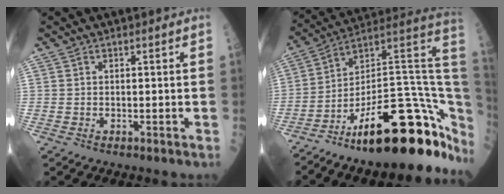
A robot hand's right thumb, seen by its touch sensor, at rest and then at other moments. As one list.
[{"total": 25.7, "force": [-13.0, 8.0, 20.6], "torque": [-0.199, 0.103, -0.199]}]